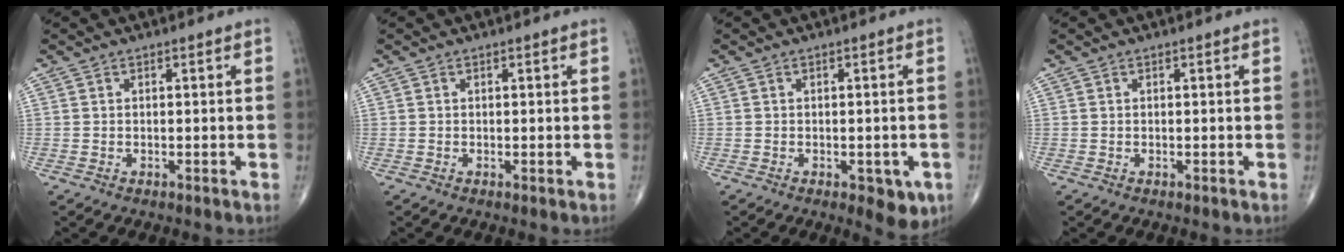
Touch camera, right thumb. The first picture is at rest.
{"total": 0.0}
{"total": 5.3, "force": [-2.1, 2.5, 4.2], "torque": [-0.033, -0.003, -0.020]}
{"total": 0.0}